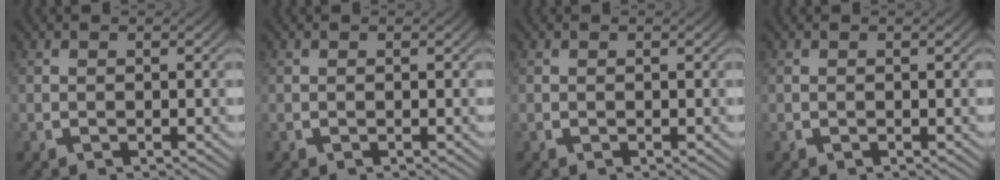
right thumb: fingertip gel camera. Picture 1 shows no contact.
{"total": 0.0}
{"total": 0.0}
{"total": 0.0}